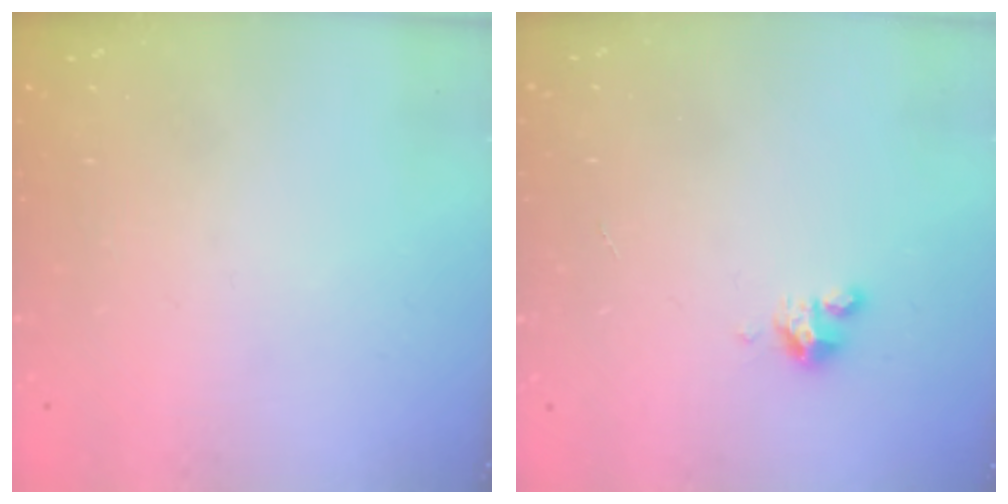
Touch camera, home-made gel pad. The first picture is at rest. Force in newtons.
{"total": 2.8, "press": 2.8, "slide": 0.2}